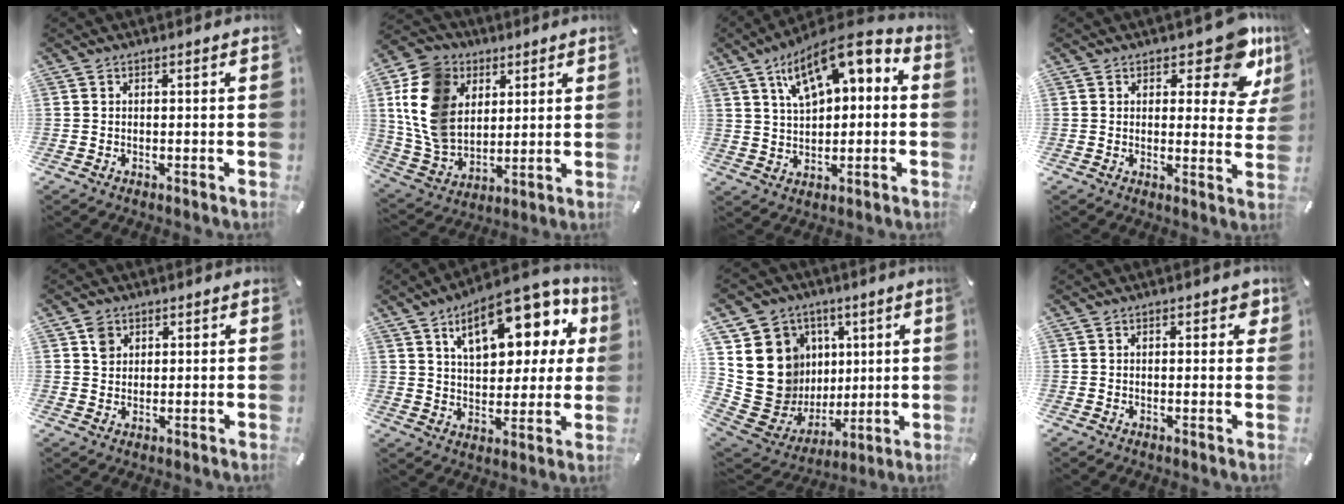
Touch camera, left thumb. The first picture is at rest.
{"total": 15.7, "force": [4.6, 12.7, 8.1], "torque": [-0.200, -0.012, 0.086]}
{"total": 12.6, "force": [6.3, 7.0, 8.4], "torque": [-0.134, -0.024, 0.114]}
{"total": 10.8, "force": [7.0, 4.8, 6.7], "torque": [-0.063, -0.050, 0.118]}
{"total": 3.1, "force": [1.4, 2.7, 0.9], "torque": [-0.005, -0.003, 0.022]}
{"total": 18.9, "force": [9.0, 9.9, 13.4], "torque": [-0.196, -0.030, 0.147]}
{"total": 18.4, "force": [2.8, 17.2, 6.0], "torque": [-0.088, -0.042, 0.092]}
{"total": 2.3, "force": [0.8, 1.3, 1.7], "torque": [-0.013, -0.002, 0.007]}